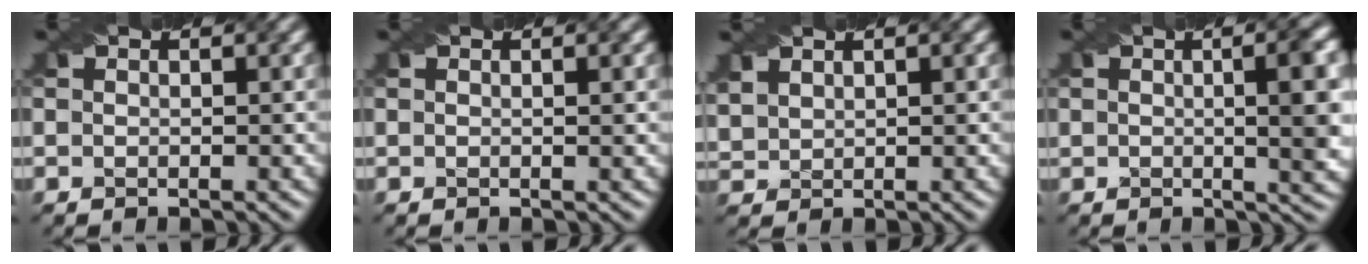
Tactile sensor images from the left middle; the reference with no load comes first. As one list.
[{"total": 0.8, "force": [0.2, 0.2, 0.8], "torque": [-0.010, 0.001, -0.001]}, {"total": 1.7, "force": [1.3, 0.9, 0.6], "torque": [-0.021, 0.005, 0.035]}, {"total": 7.2, "force": [0.4, 2.6, 6.8], "torque": [-0.066, 0.008, 0.002]}]